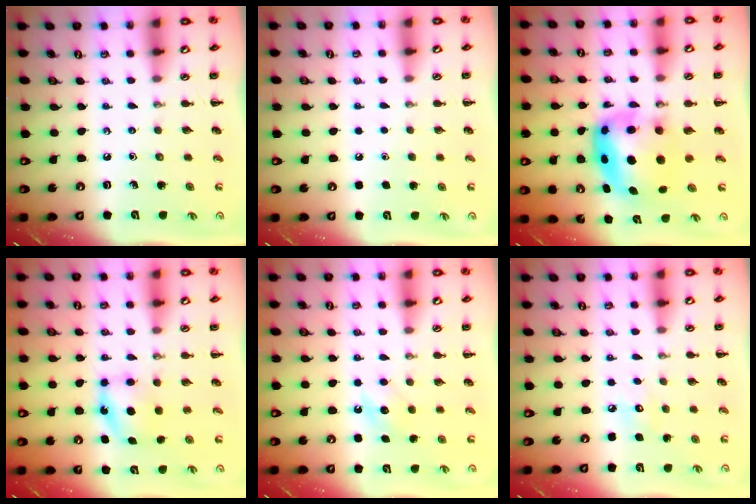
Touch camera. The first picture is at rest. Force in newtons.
{"total": 1.7, "press": 1.7, "slide": 0.1}
{"total": 7.7, "press": 7.4, "slide": 2.2}
{"total": 5.9, "press": 5.9, "slide": 1.0}
{"total": 4.9, "press": 4.7, "slide": 1.4}
{"total": 4.8, "press": 4.7, "slide": 1.3}